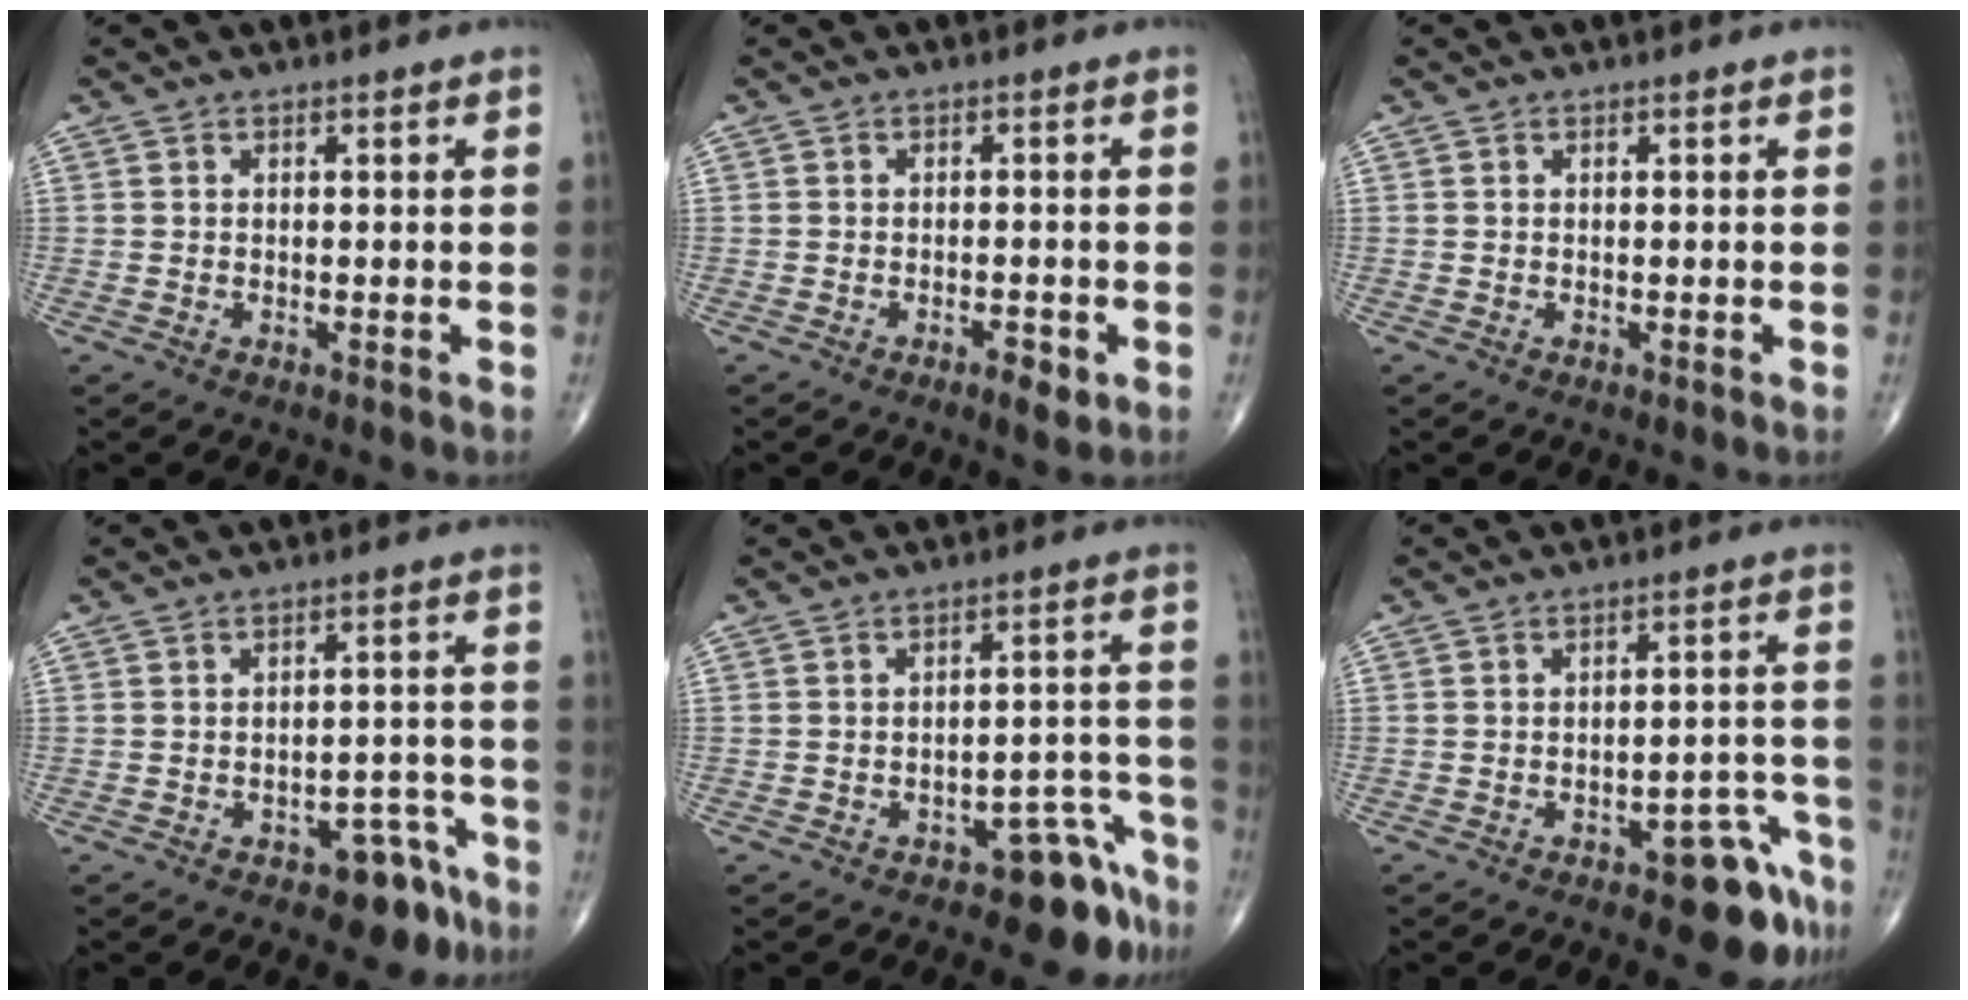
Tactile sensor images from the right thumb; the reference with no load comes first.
{"total": 3.0, "force": [-1.5, 1.1, 2.4], "torque": [-0.037, 0.002, -0.021]}
{"total": 0.0}
{"total": 7.5, "force": [-4.9, 3.7, 4.3], "torque": [-0.025, 0.043, -0.061]}
{"total": 8.0, "force": [-6.0, 3.3, 4.1], "torque": [-0.014, 0.073, -0.081]}
{"total": 9.5, "force": [-5.9, 3.3, 6.6], "torque": [-0.053, 0.045, -0.072]}